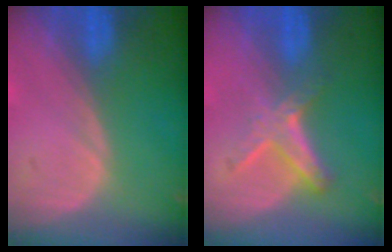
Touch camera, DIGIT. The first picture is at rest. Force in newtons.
{"total": 5.8, "press": 5.2, "slide": 2.7}